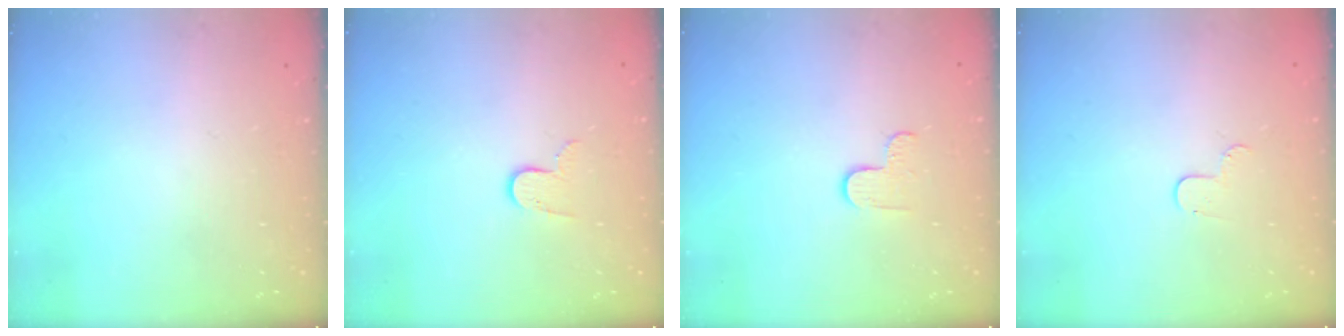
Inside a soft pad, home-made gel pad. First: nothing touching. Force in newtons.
{"total": 6.3, "press": 6.3, "slide": 0.5}
{"total": 2.9, "press": 2.9, "slide": 0.3}
{"total": 4.0, "press": 4.0, "slide": 0.4}